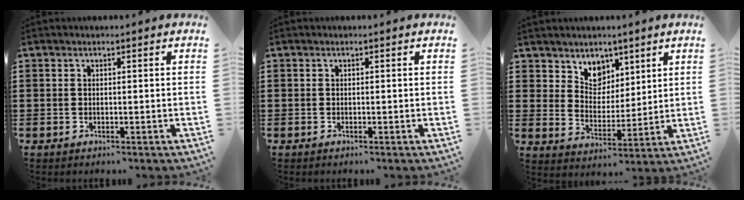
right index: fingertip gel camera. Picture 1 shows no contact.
{"total": 0.0}
{"total": 5.8, "force": [4.2, 4.0, 0.5], "torque": [-0.032, -0.010, 0.077]}